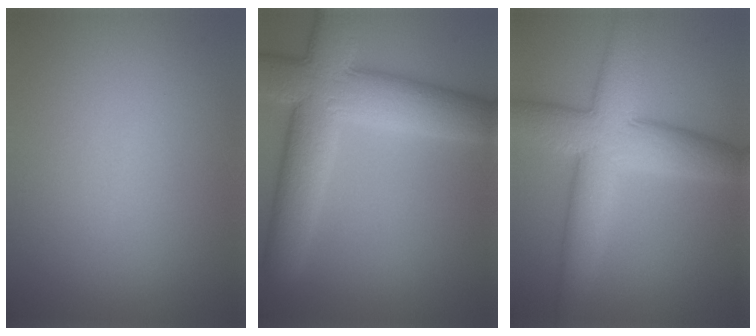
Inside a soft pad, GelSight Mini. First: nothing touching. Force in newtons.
{"total": 10.2, "press": 10.2, "slide": 0.9}
{"total": 9.0, "press": 9.0, "slide": 0.4}